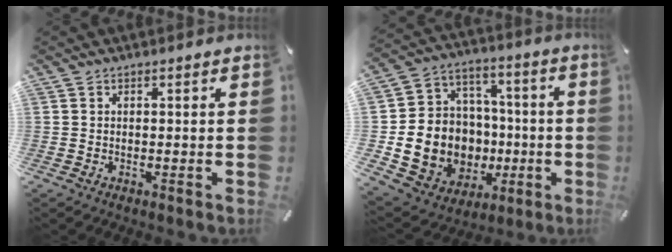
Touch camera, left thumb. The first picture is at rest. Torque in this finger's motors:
{"motor_torque": [0.64, 0.94, 1.24, 1.03, 0.36]}